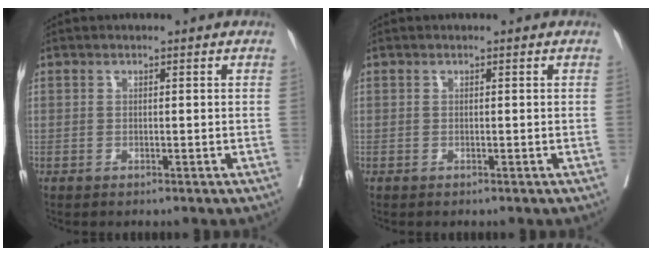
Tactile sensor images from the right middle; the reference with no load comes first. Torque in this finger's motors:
{"motor_torque": [-0.01, 0.06, -0.03, 0.00]}